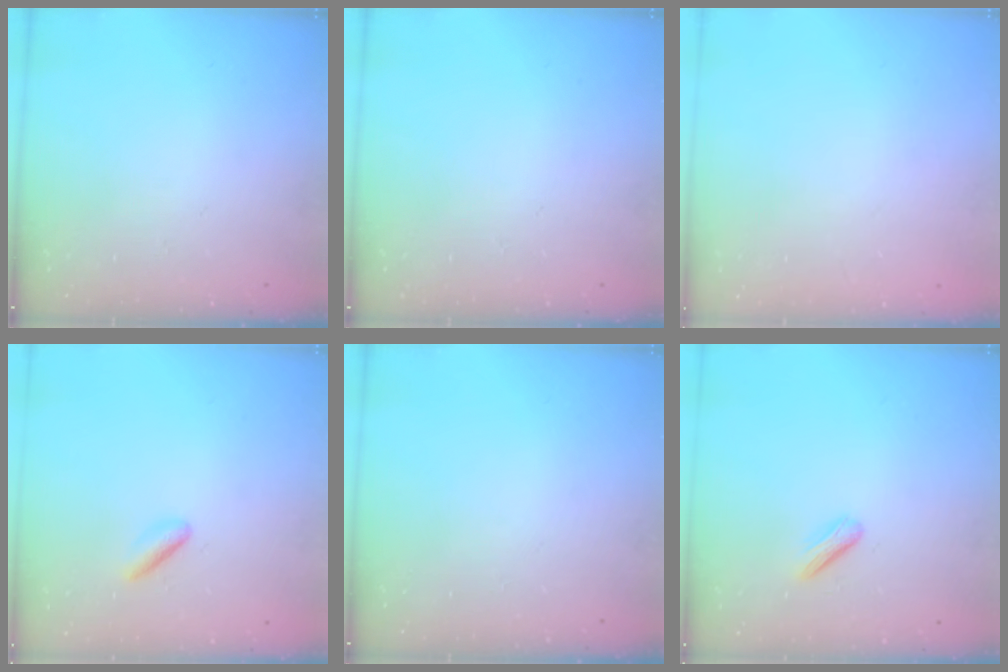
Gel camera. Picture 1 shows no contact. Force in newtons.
{"total": 0.0}
{"total": 2.2, "press": 2.2, "slide": 0.1}
{"total": 3.6, "press": 3.4, "slide": 1.3}
{"total": 0.0}
{"total": 3.7, "press": 3.6, "slide": 1.0}